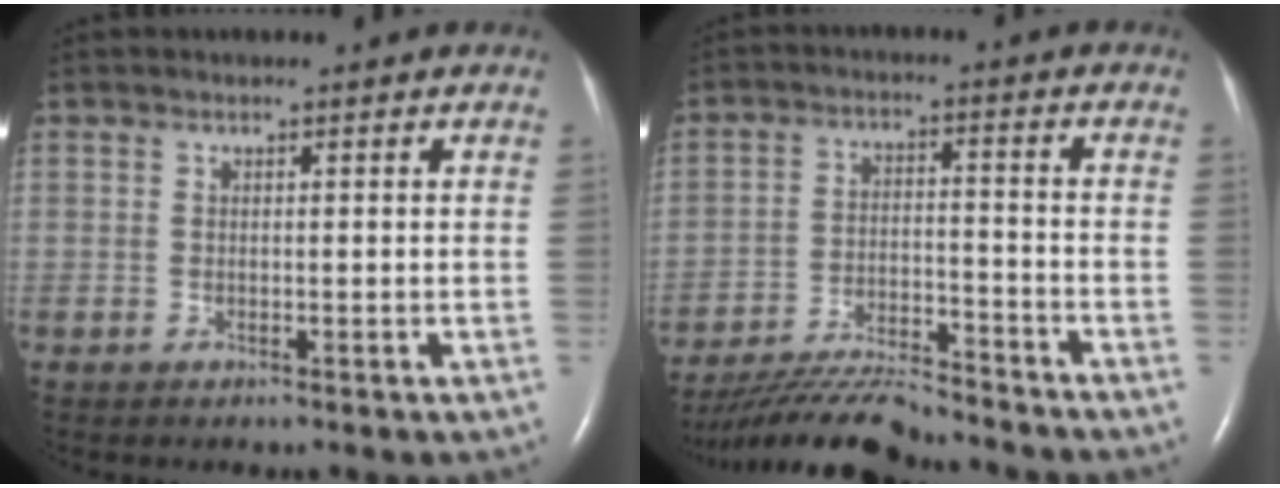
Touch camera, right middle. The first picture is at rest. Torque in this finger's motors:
{"motor_torque": [0.96, -1.18, 0.11, 0.07]}